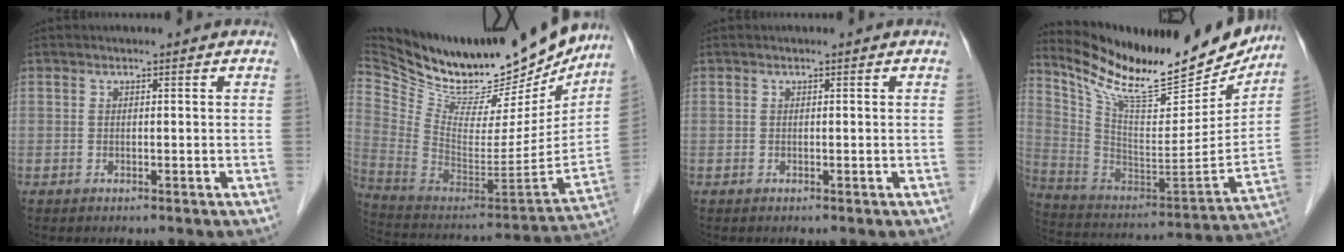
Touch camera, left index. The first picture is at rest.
{"total": 29.2, "force": [24.7, 9.0, 12.7], "torque": [-0.241, -0.043, 0.384]}
{"total": 0.0}
{"total": 25.0, "force": [21.4, 6.4, 11.3], "torque": [-0.195, -0.035, 0.329]}